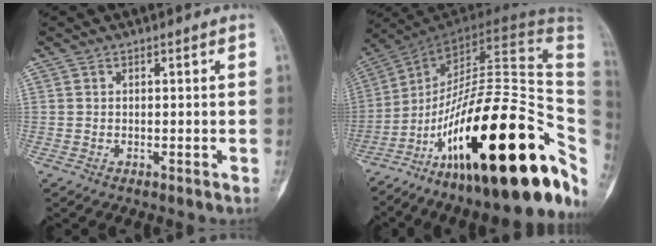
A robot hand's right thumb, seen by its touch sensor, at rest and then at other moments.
{"total": 37.5, "force": [-12.4, 14.9, 32.1], "torque": [-0.412, 0.091, -0.191]}